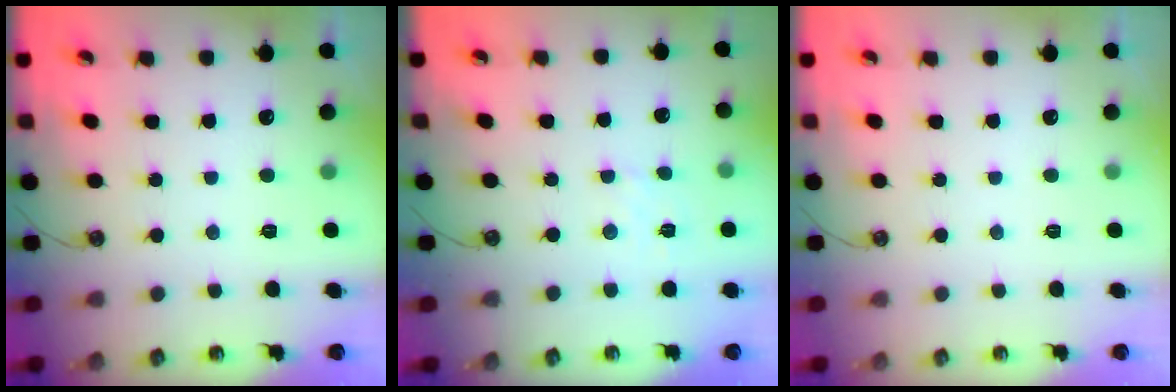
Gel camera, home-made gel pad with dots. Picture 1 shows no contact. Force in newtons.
{"total": 2.7, "press": 2.7, "slide": 0.5}
{"total": 0.0}